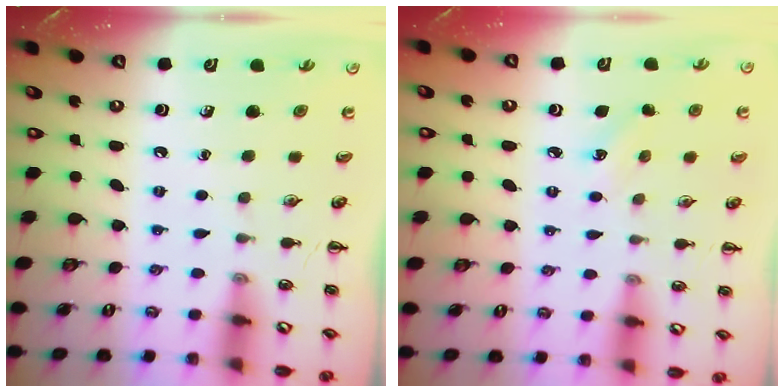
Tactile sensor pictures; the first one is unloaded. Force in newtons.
{"total": 4.3, "press": 4.2, "slide": 1.1}